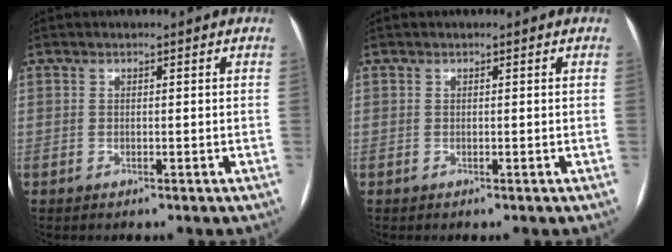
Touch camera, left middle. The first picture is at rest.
{"total": 0.0}